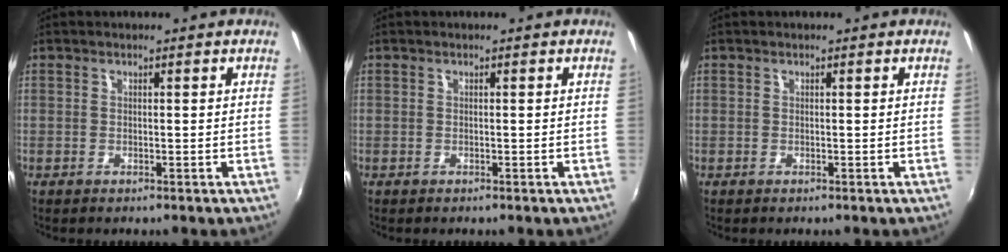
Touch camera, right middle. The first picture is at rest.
{"total": 0.0}
{"total": 0.0}